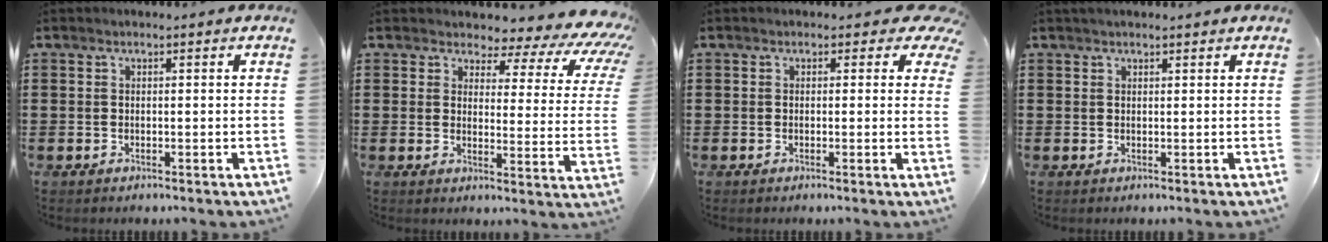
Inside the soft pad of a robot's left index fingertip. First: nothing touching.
{"total": 4.6, "force": [3.4, 2.0, 2.3], "torque": [-0.051, -0.026, 0.051]}
{"total": 1.9, "force": [0.8, 1.3, 1.2], "torque": [-0.015, 0.003, 0.008]}
{"total": 0.9, "force": [0.8, 0.2, 0.4], "torque": [-0.007, 0.002, 0.015]}